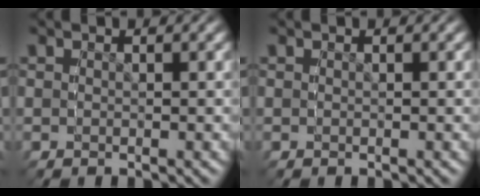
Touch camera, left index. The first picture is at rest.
{"total": 0.0}